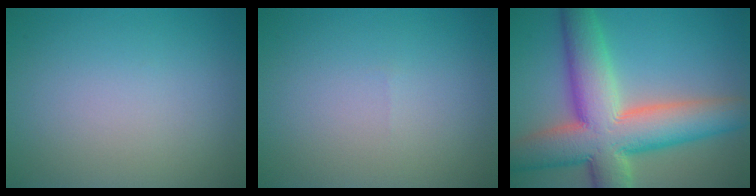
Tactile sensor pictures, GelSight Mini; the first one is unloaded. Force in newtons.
{"total": 0.0}
{"total": 12.5, "press": 12.5, "slide": 0.8}